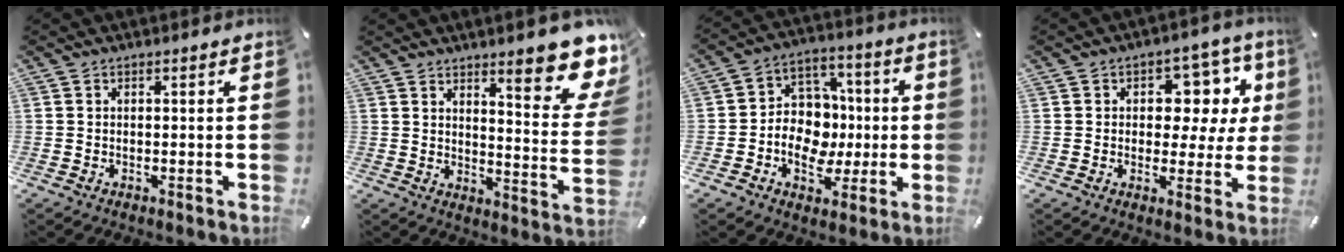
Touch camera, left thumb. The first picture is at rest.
{"total": 14.6, "force": [10.2, 4.0, 9.6], "torque": [-0.112, -0.085, 0.165]}
{"total": 11.5, "force": [-2.6, 10.1, 4.9], "torque": [-0.060, 0.029, -0.035]}
{"total": 10.6, "force": [3.8, 7.5, 6.4], "torque": [-0.074, -0.028, 0.062]}